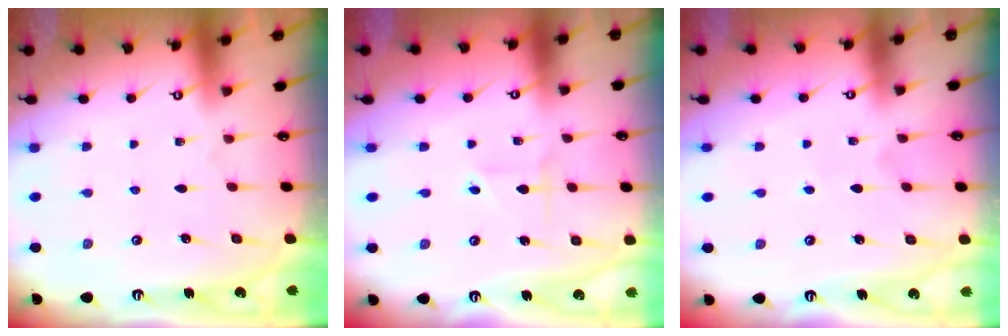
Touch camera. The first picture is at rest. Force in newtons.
{"total": 2.1, "press": 1.8, "slide": 1.1}
{"total": 2.8, "press": 2.7, "slide": 0.3}